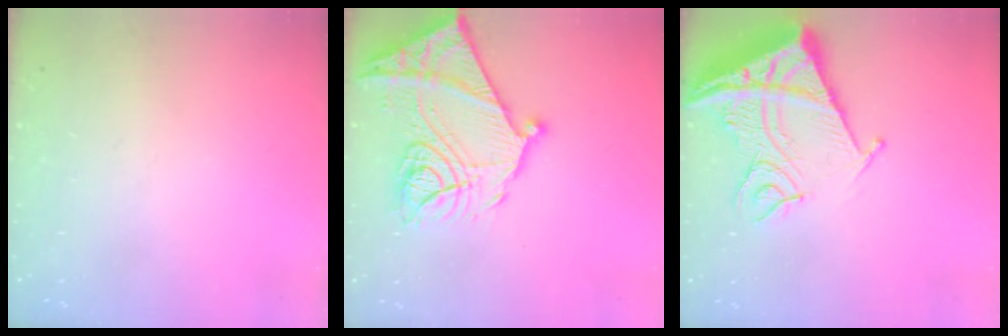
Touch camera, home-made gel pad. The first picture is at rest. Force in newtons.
{"total": 25.4, "press": 25.3, "slide": 2.5}
{"total": 15.9, "press": 15.8, "slide": 1.8}